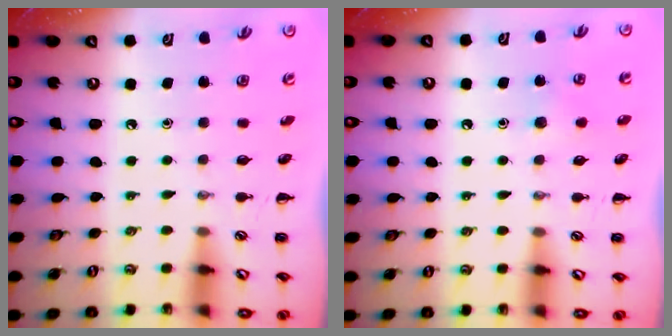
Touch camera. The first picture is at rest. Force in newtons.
{"total": 4.9, "press": 4.6, "slide": 1.5}